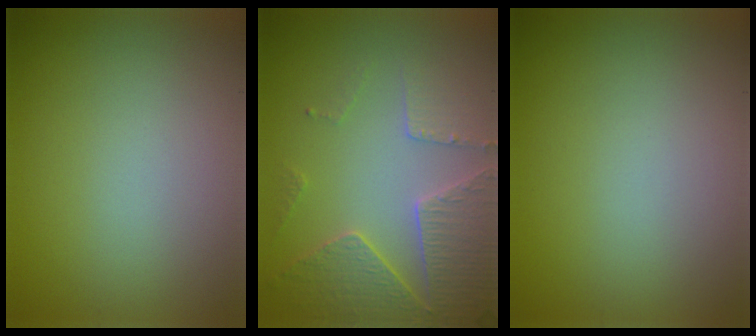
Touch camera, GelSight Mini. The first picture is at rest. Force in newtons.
{"total": 4.3, "press": 4.3, "slide": 0.6}
{"total": 0.0}